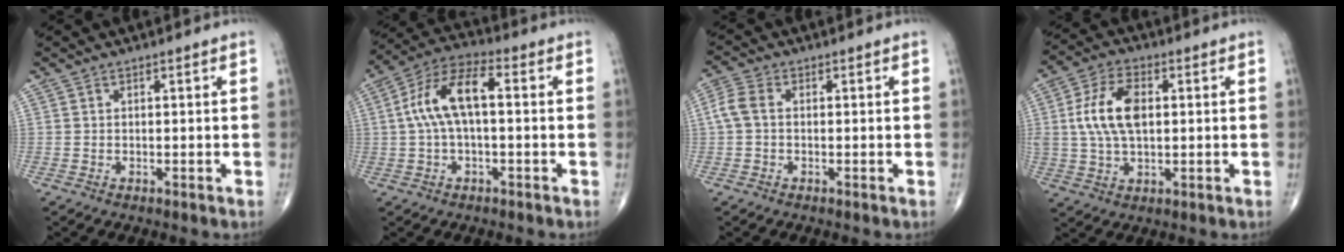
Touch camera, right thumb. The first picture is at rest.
{"total": 10.9, "force": [0.8, 4.8, 9.8], "torque": [-0.201, 0.039, 0.008]}
{"total": 4.0, "force": [0.0, 2.6, 3.0], "torque": [-0.075, 0.011, -0.008]}
{"total": 10.9, "force": [1.5, 6.0, 9.0], "torque": [-0.179, 0.007, 0.029]}